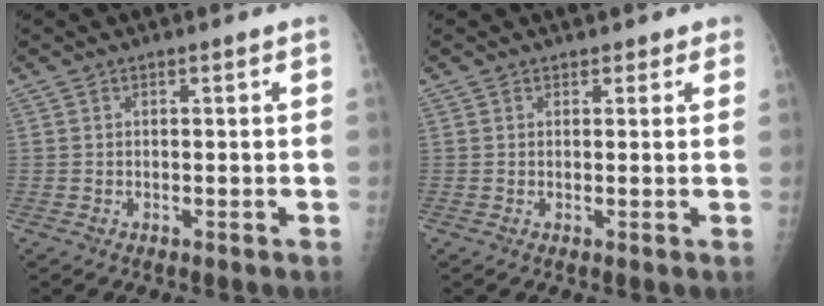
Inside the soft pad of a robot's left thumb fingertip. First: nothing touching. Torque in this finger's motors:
{"motor_torque": [-0.21, -0.02, -0.16, -0.07, 0.00]}